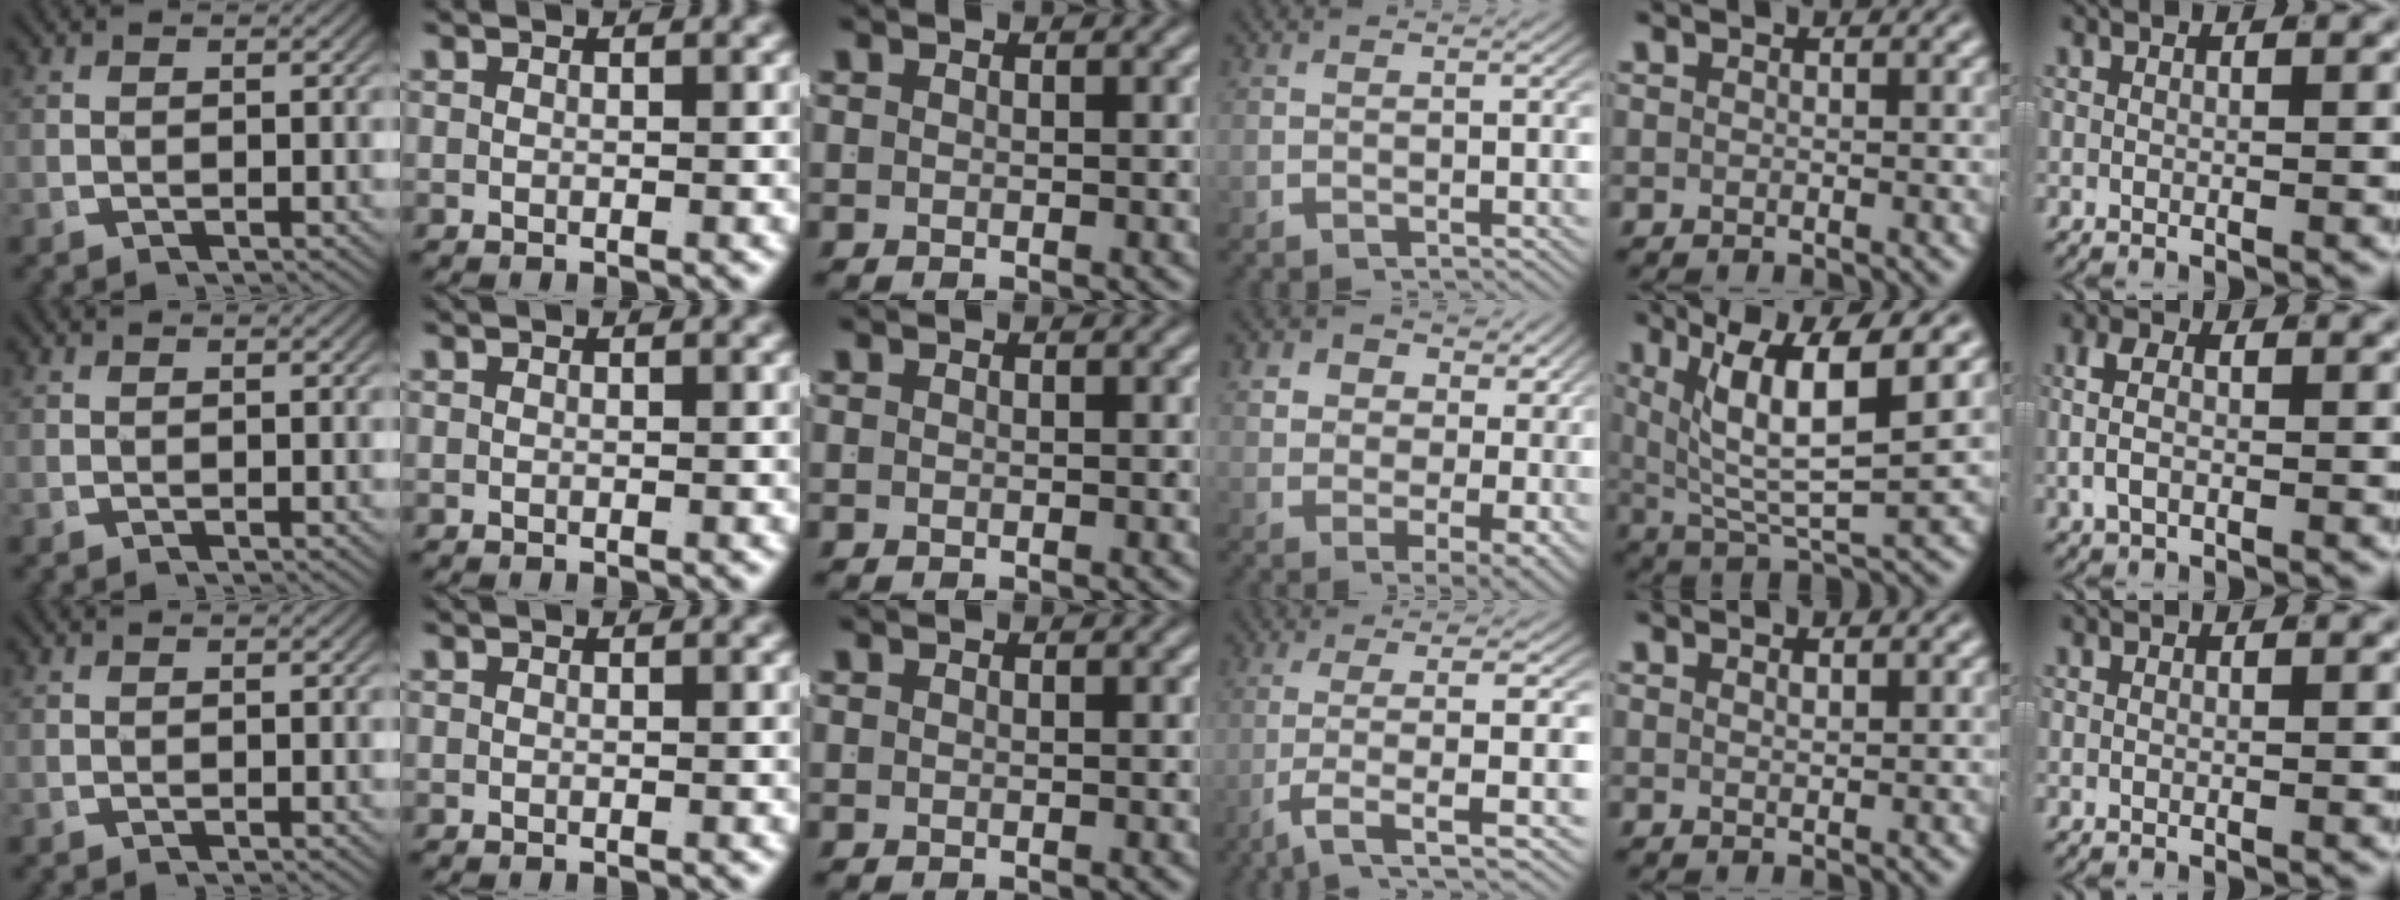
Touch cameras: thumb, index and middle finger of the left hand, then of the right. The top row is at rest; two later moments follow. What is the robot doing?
{"motion": "lift_and_place", "object": "jacket"}